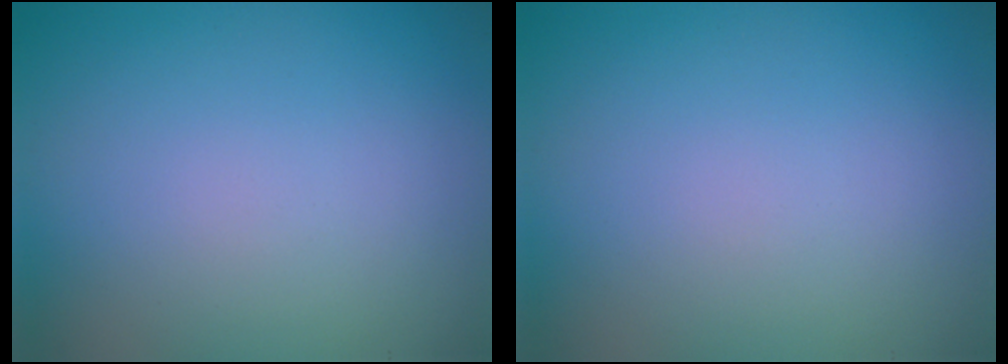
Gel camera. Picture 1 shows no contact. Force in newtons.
{"total": 0.0}